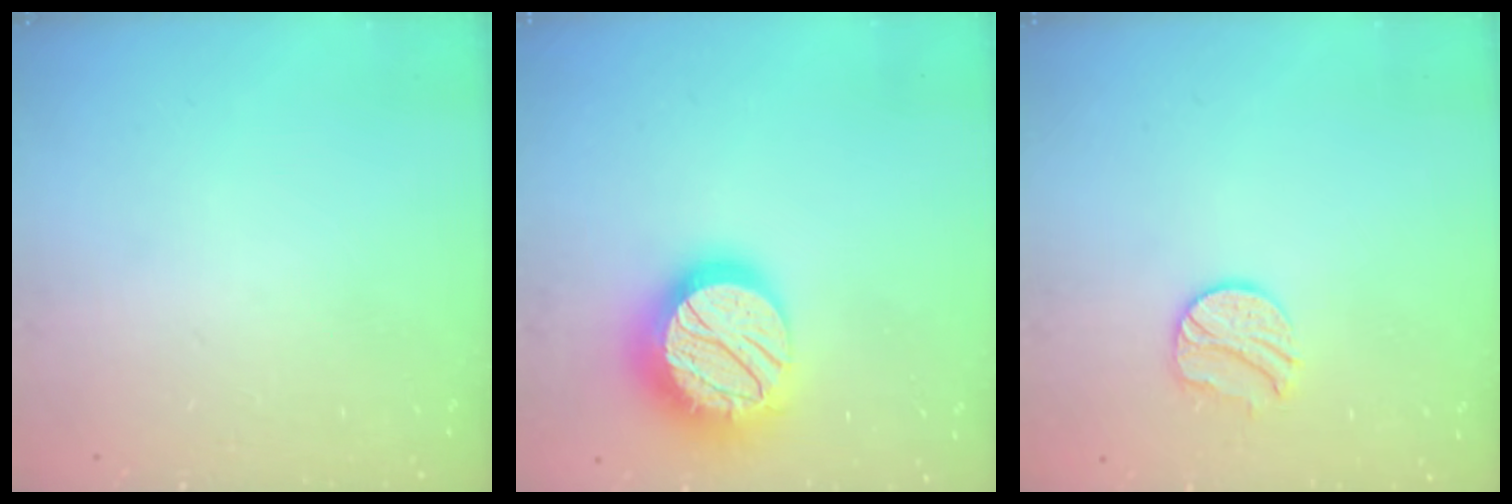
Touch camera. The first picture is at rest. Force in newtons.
{"total": 20.9, "press": 20.8, "slide": 1.4}
{"total": 9.8, "press": 9.8, "slide": 0.7}